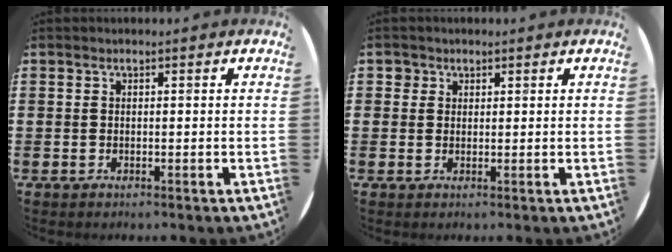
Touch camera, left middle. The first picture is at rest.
{"total": 1.3, "force": [1.0, 0.9, 0.0], "torque": [0.005, 0.000, 0.018]}